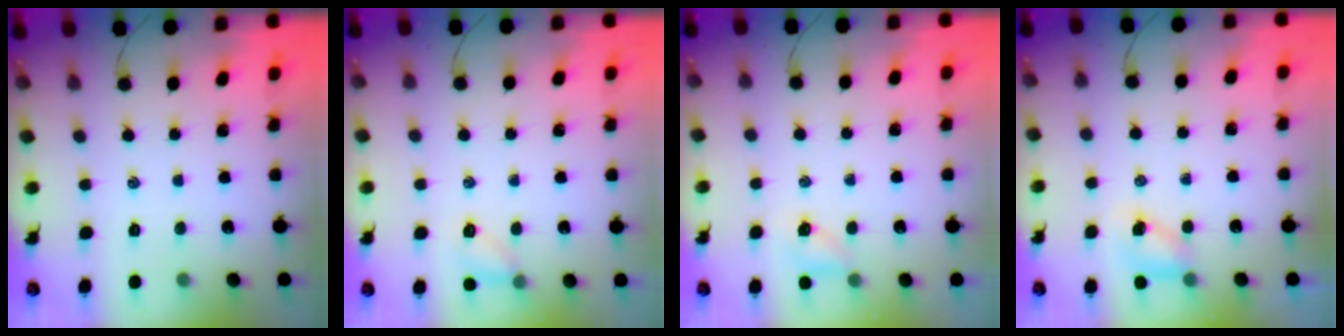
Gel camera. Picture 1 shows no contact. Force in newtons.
{"total": 5.4, "press": 5.2, "slide": 1.2}
{"total": 3.9, "press": 3.7, "slide": 1.2}
{"total": 4.8, "press": 4.8, "slide": 0.7}